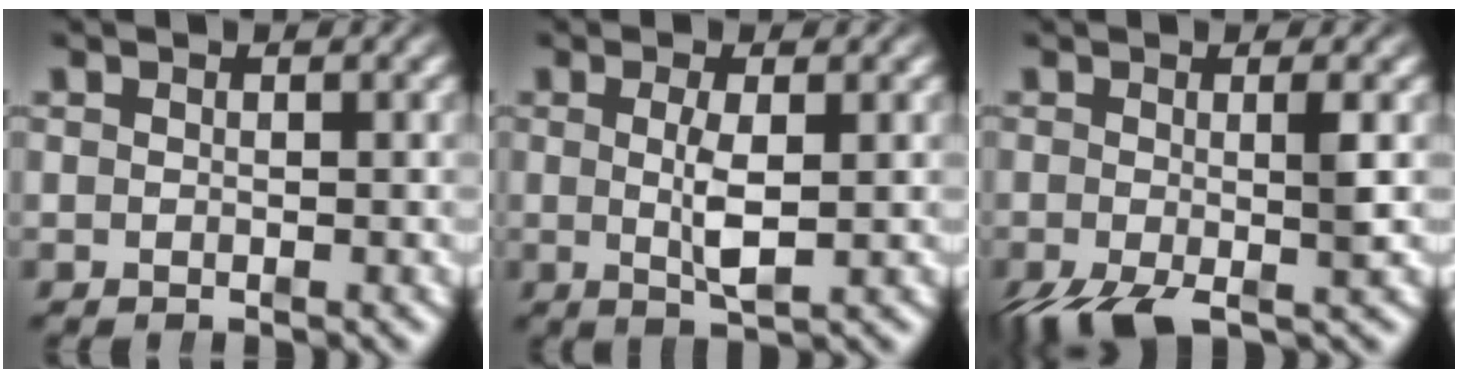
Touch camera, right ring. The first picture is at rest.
{"total": 2.9, "force": [-0.2, 0.3, 2.9], "torque": [-0.050, -0.006, 0.002]}
{"total": 4.5, "force": [-2.9, 1.5, 3.2], "torque": [-0.066, -0.022, -0.036]}